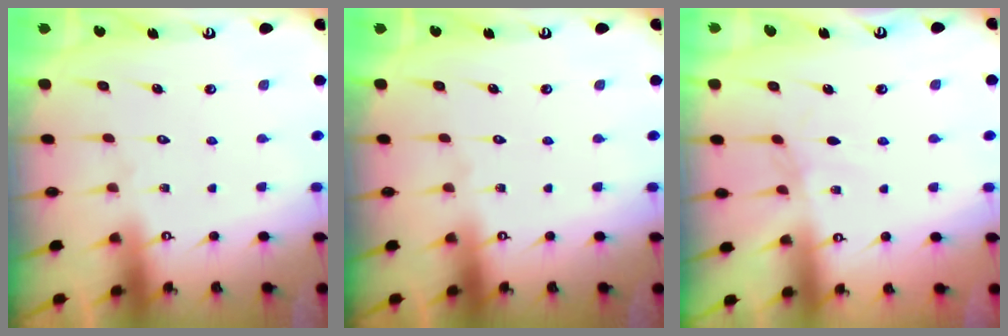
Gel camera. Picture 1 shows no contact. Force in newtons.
{"total": 0.0}
{"total": 0.0}